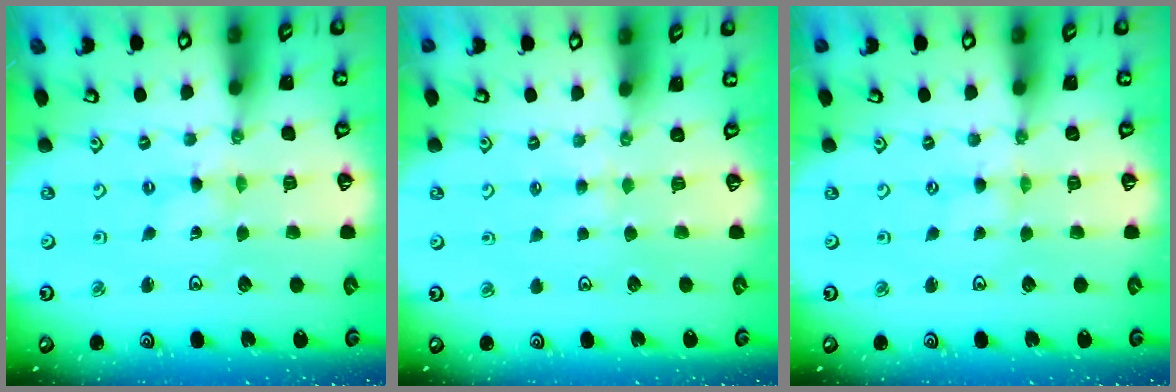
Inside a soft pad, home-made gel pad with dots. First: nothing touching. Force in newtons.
{"total": 2.6, "press": 2.5, "slide": 0.5}
{"total": 0.9, "press": 0.9, "slide": 0.3}